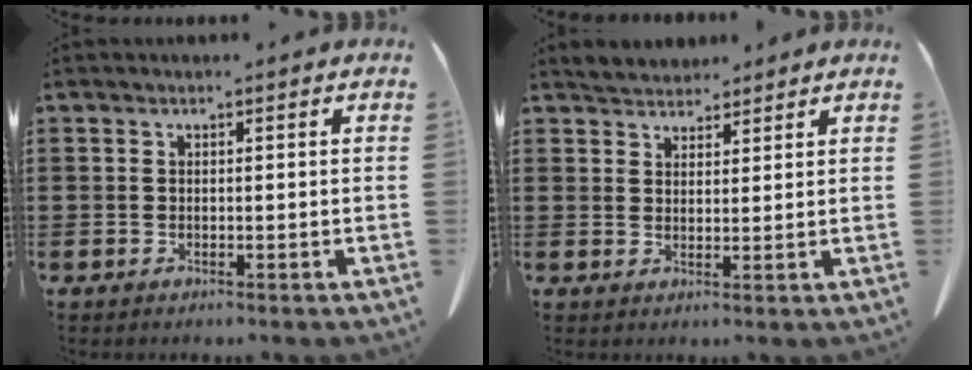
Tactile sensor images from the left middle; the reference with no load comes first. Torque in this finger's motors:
{"motor_torque": [0.50, 0.36, 0.00, 0.01]}